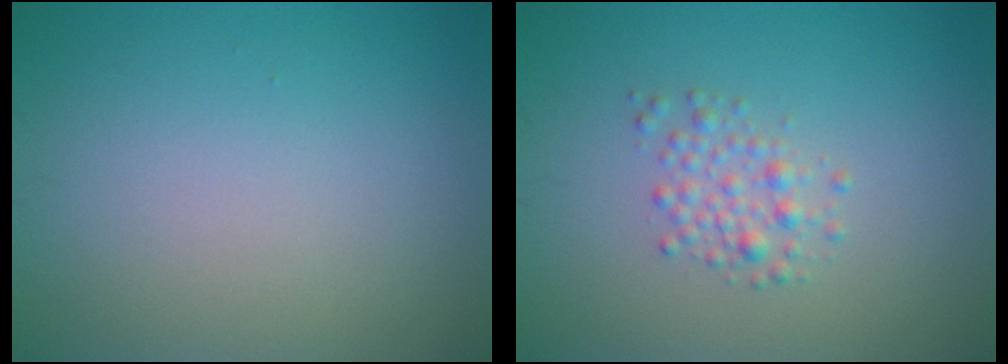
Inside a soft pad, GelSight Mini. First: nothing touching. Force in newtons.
{"total": 1.9, "press": 1.9, "slide": 0.0}